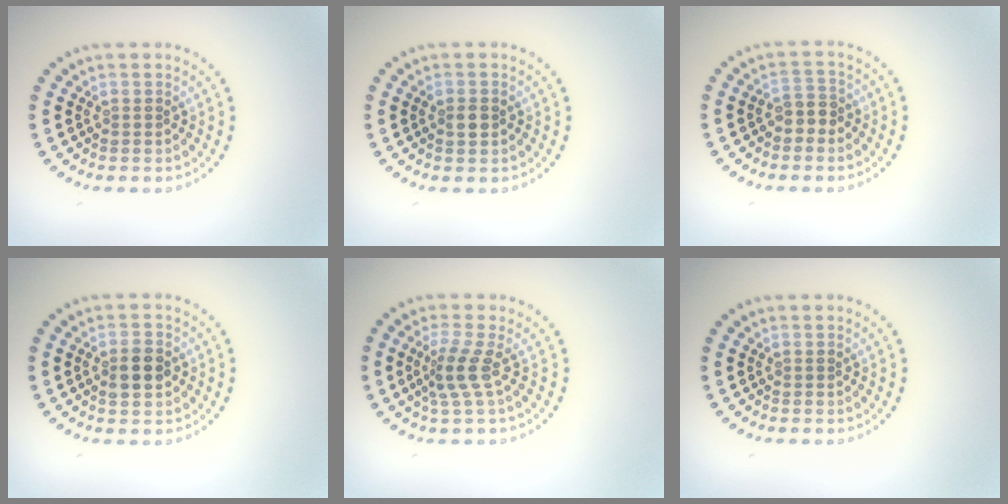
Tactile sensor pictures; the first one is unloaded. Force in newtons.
{"total": 1.3, "press": 1.3, "slide": 0.3}
{"total": 1.9, "press": 1.7, "slide": 0.9}
{"total": 2.9, "press": 2.9, "slide": 0.2}
{"total": 2.5, "press": 1.8, "slide": 1.7}
{"total": 0.0}